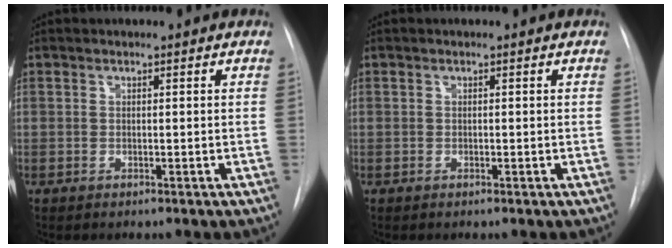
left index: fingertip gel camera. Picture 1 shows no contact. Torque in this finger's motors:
{"motor_torque": [-0.15, 0.12, -0.02, -0.01]}